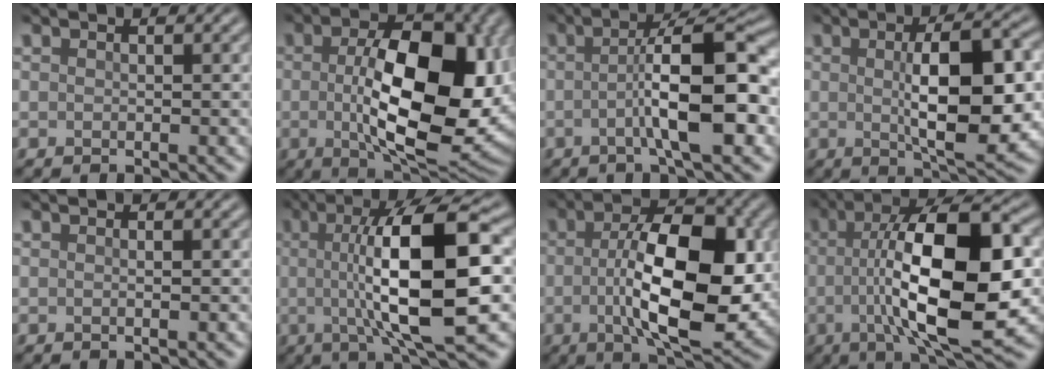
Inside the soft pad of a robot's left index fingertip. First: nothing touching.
{"total": 13.6, "force": [-0.3, 6.6, 11.9], "torque": [-0.177, -0.010, -0.004]}
{"total": 8.5, "force": [-1.1, 1.7, 8.3], "torque": [-0.115, 0.014, -0.025]}
{"total": 9.4, "force": [0.1, 3.0, 8.9], "torque": [-0.130, 0.000, 0.003]}
{"total": 0.6, "force": [0.0, 0.1, 0.6], "torque": [-0.009, 0.000, 0.000]}
{"total": 12.9, "force": [0.3, 3.4, 12.4], "torque": [-0.182, 0.004, 0.002]}
{"total": 11.3, "force": [-0.8, 4.7, 10.3], "torque": [-0.166, 0.001, -0.014]}
{"total": 13.9, "force": [-0.6, 4.3, 13.2], "torque": [-0.202, 0.004, -0.015]}